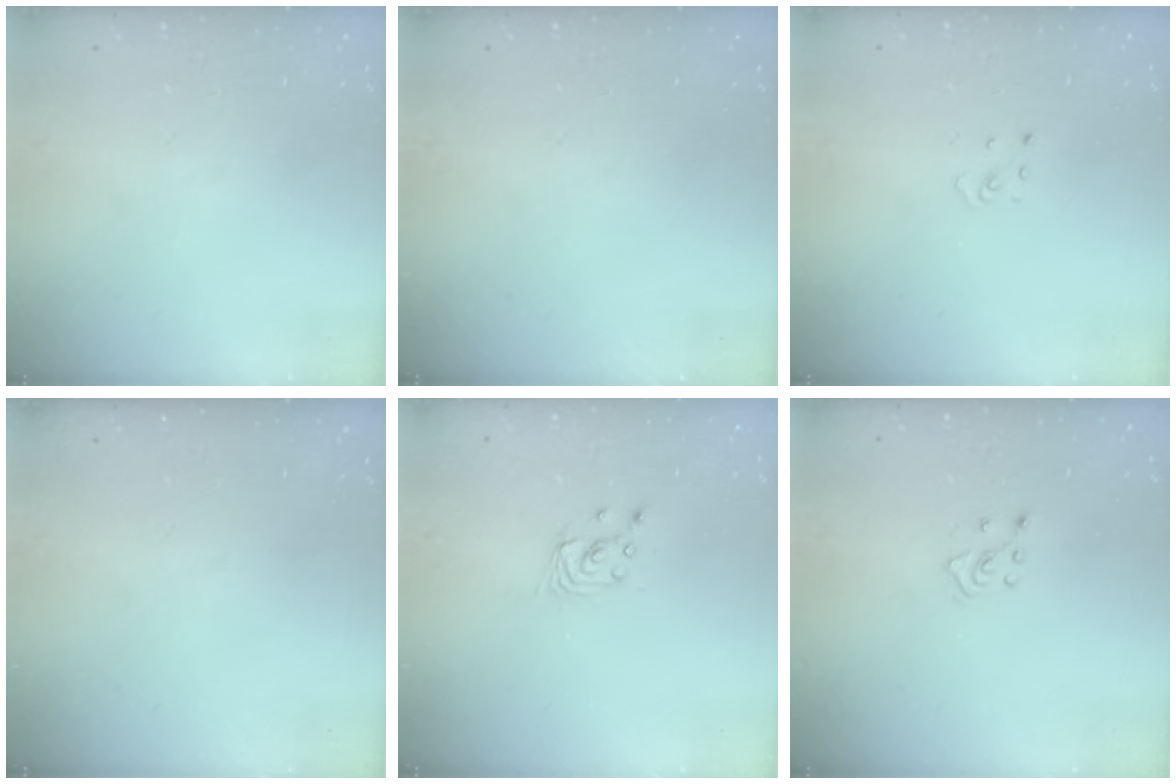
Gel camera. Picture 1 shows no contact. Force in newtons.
{"total": 0.0}
{"total": 1.9, "press": 1.9, "slide": 0.1}
{"total": 0.0}
{"total": 2.8, "press": 2.8, "slide": 0.1}
{"total": 4.1, "press": 4.1, "slide": 0.5}